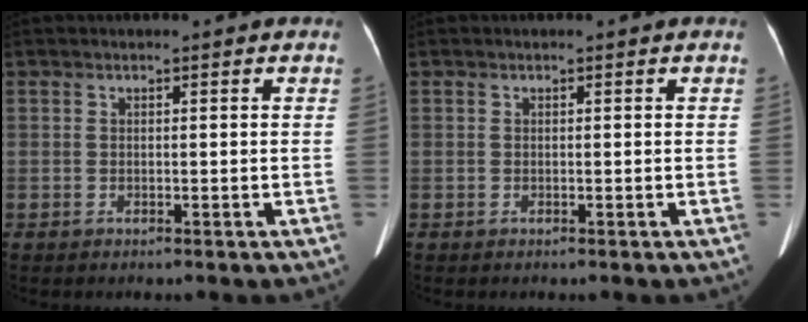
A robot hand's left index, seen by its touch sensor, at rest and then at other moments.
{"total": 0.0}